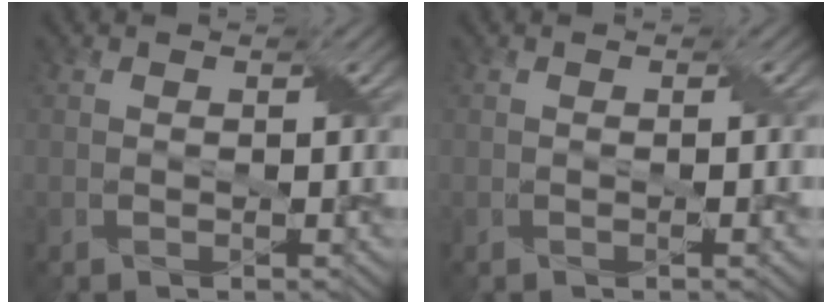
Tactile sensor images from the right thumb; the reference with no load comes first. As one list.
[{"total": 1.2, "force": [-0.1, 0.1, 1.2], "torque": [-0.020, 0.001, -0.002]}]